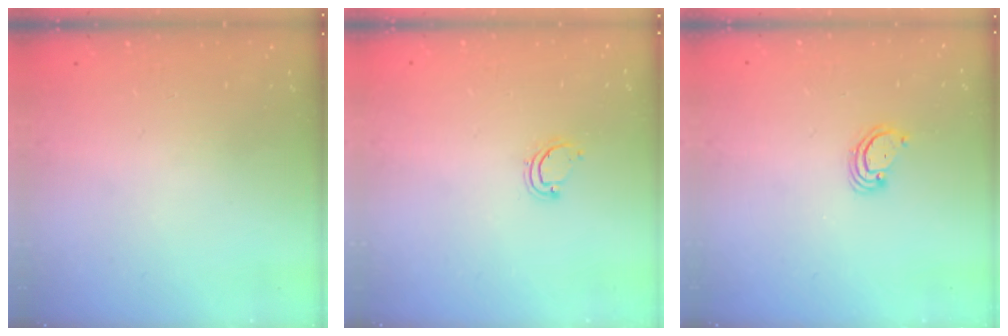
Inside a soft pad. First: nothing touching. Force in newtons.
{"total": 3.9, "press": 3.9, "slide": 0.4}
{"total": 2.8, "press": 2.8, "slide": 0.3}